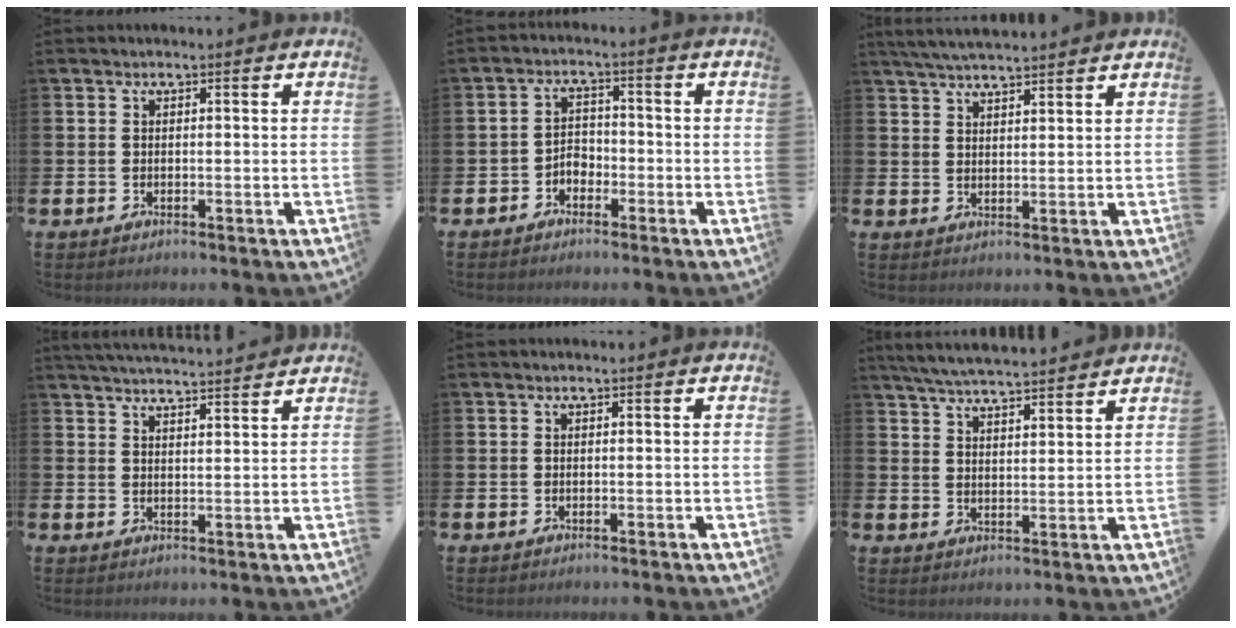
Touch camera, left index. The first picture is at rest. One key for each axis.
{"total": 2.5, "fx": -2.0, "fy": 1.4, "fz": 0.6, "tx": -0.019, "ty": 0.008, "tz": -0.044}
{"total": 4.3, "fx": 4.2, "fy": 0.3, "fz": 1.1, "tx": -0.030, "ty": -0.013, "tz": 0.076}
{"total": 4.1, "fx": 4.1, "fy": -0.3, "fz": 0.2, "tx": -0.011, "ty": -0.026, "tz": 0.073}
{"total": 0.0}
{"total": 5.6, "fx": 5.5, "fy": 0.1, "fz": 1.0, "tx": -0.041, "ty": -0.028, "tz": 0.099}